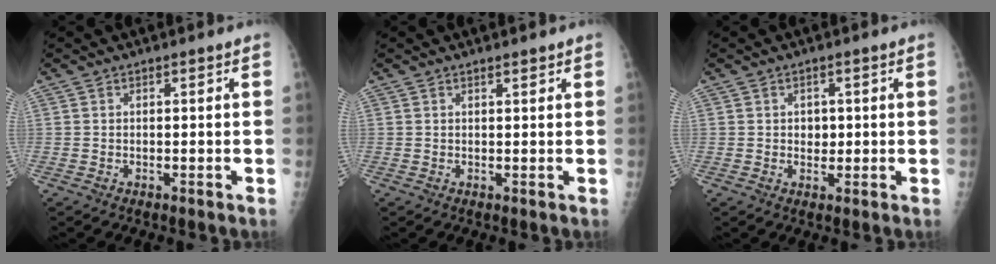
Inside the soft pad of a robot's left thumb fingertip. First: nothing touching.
{"total": 1.1, "force": [0.9, 0.3, 0.6], "torque": [-0.008, -0.005, 0.014]}
{"total": 2.4, "force": [0.3, 1.9, 1.4], "torque": [-0.005, 0.001, 0.006]}